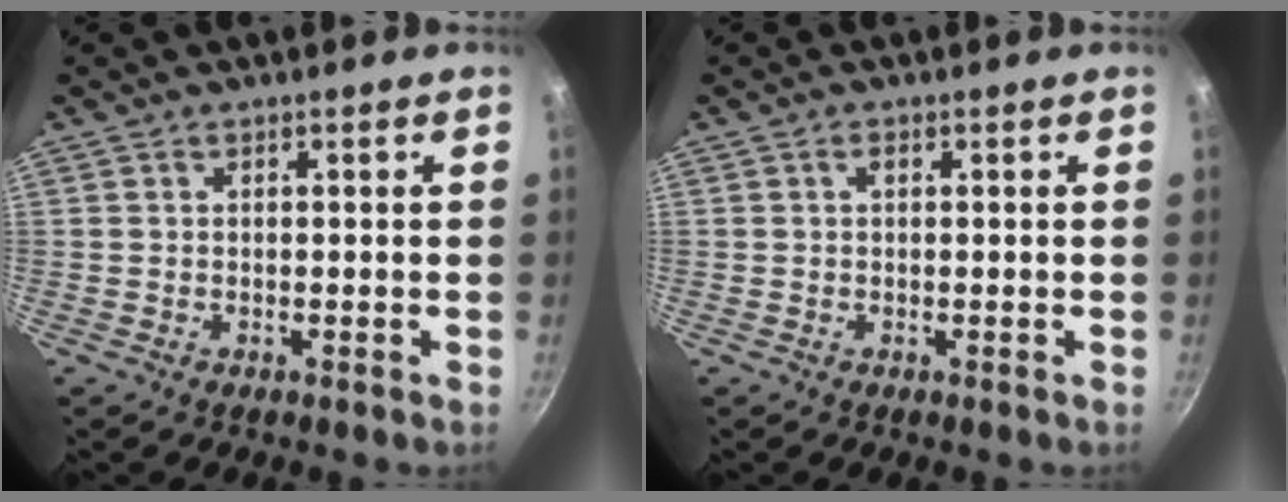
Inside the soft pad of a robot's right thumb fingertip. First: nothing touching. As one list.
[{"total": 1.0, "force": [0.3, 0.6, 0.8], "torque": [-0.015, 0.004, 0.004]}]